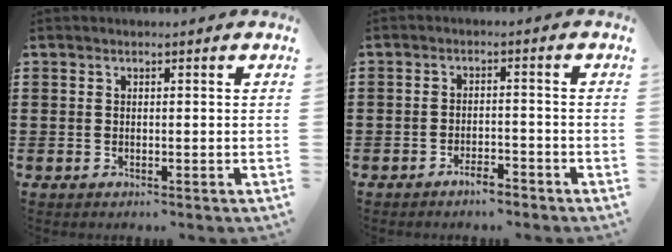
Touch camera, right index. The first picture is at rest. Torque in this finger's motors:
{"motor_torque": [1.08, 0.88, -0.48, -0.04]}